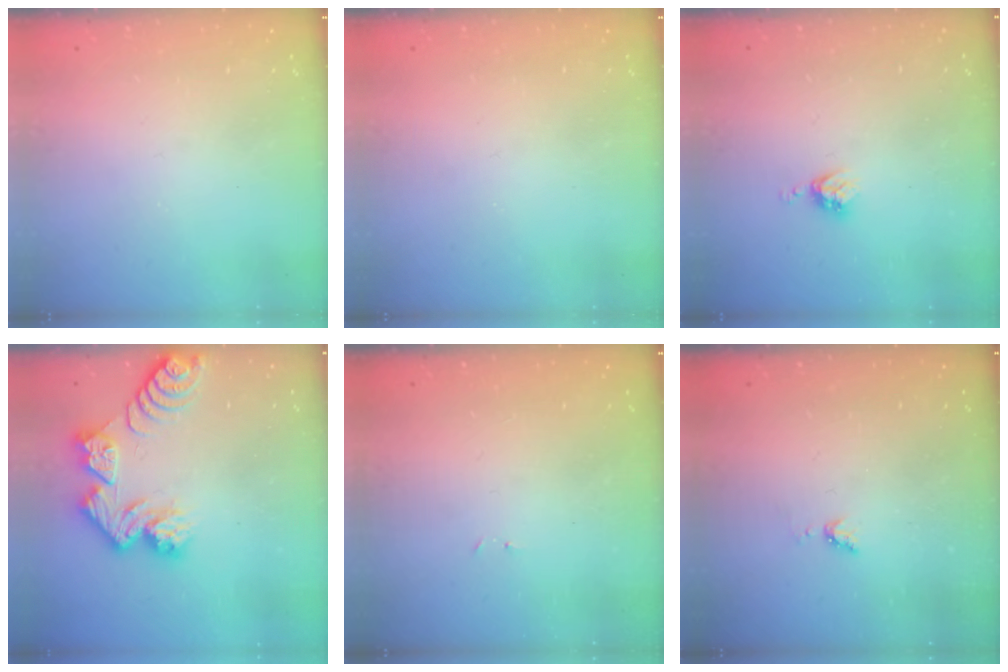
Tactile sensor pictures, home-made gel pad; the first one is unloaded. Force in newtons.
{"total": 0.0}
{"total": 3.6, "press": 3.6, "slide": 0.2}
{"total": 10.7, "press": 10.7, "slide": 1.0}
{"total": 3.0, "press": 2.9, "slide": 0.4}
{"total": 4.0, "press": 4.0, "slide": 0.5}